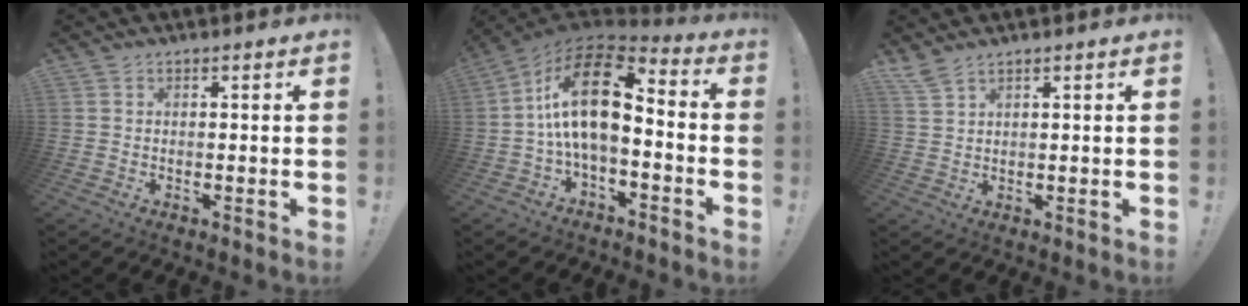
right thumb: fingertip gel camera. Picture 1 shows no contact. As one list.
[{"total": 18.2, "force": [2.0, 8.6, 15.9], "torque": [-0.291, -0.006, 0.033]}, {"total": 3.6, "force": [3.0, 0.6, 2.0], "torque": [-0.042, -0.014, 0.057]}]